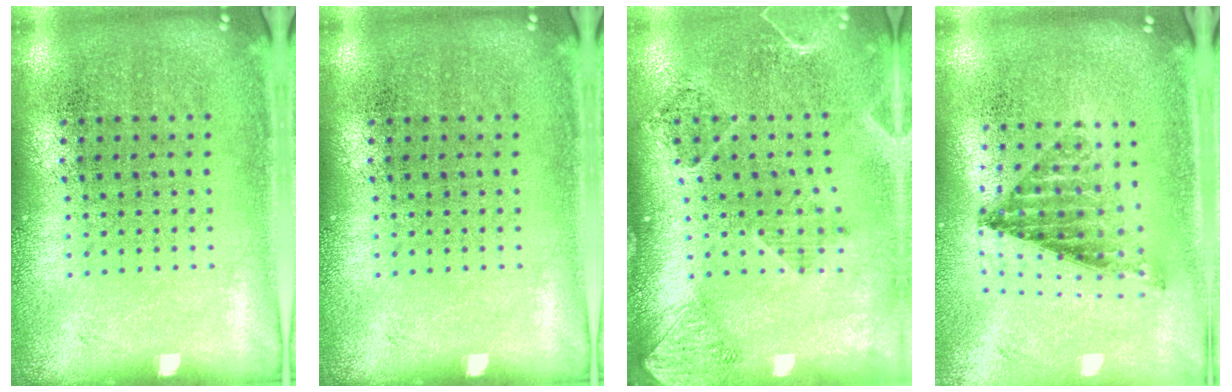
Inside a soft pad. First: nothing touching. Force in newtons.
{"total": 0.0}
{"total": 1.5, "press": 1.4, "slide": 0.5}
{"total": 1.0, "press": 1.0, "slide": 0.2}